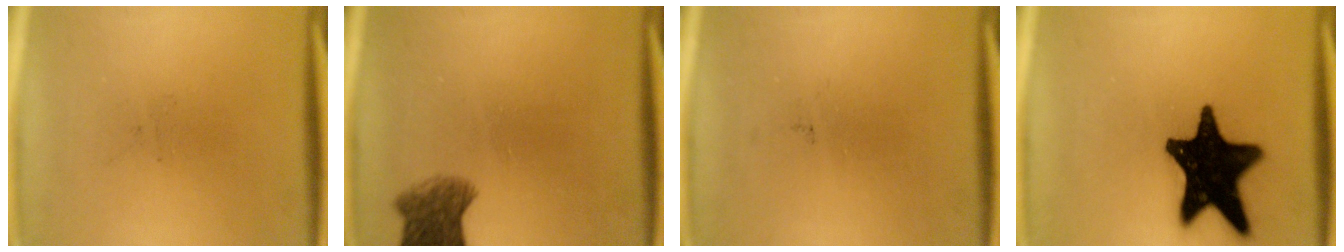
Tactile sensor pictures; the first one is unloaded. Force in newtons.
{"total": 5.0}
{"total": 0.0}
{"total": 19.6}